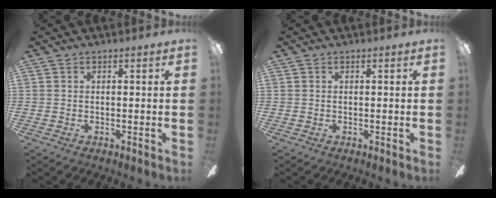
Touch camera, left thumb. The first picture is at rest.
{"total": 0.0}